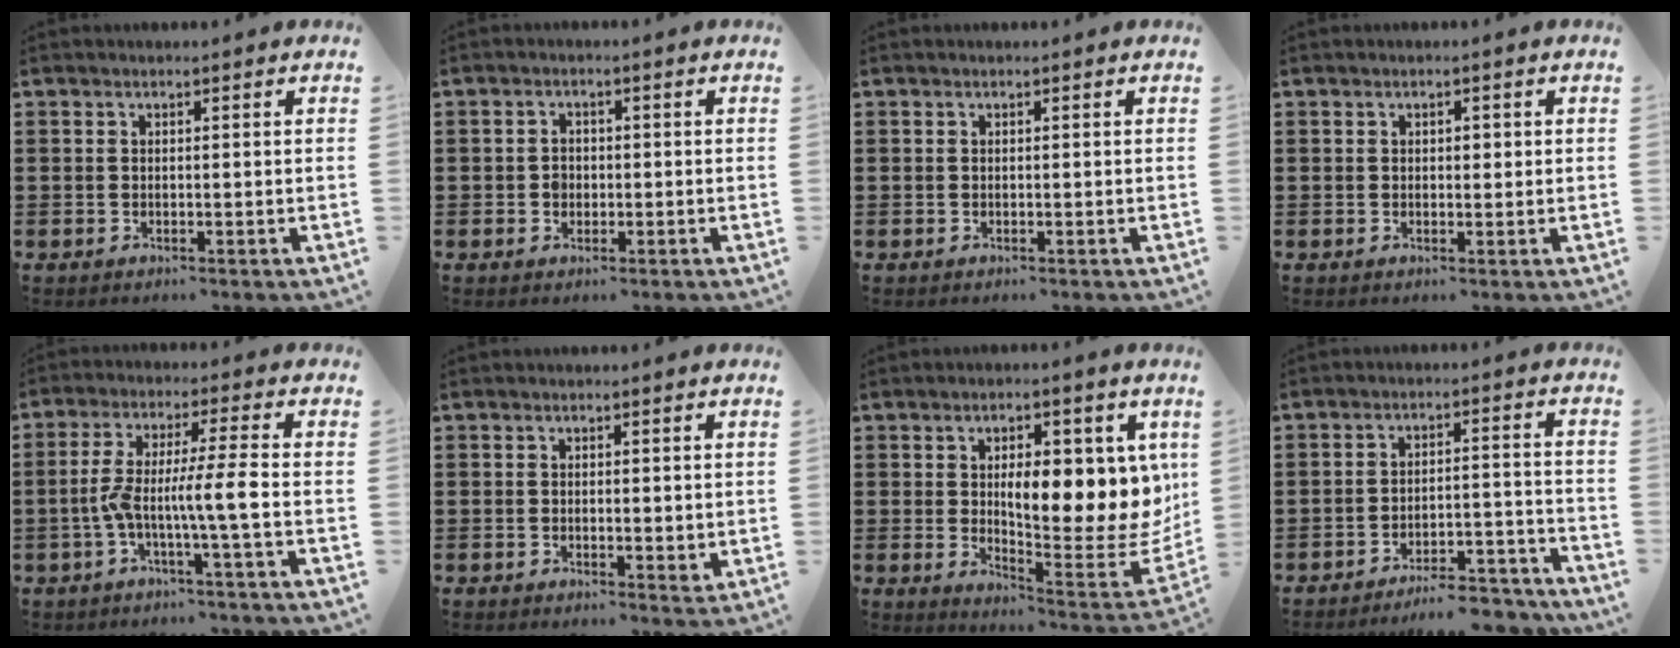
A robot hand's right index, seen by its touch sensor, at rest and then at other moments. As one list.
[{"total": 1.9, "force": [-0.4, 1.6, 0.9], "torque": [-0.021, 0.006, -0.009]}, {"total": 0.0}, {"total": 0.9, "force": [0.2, 0.6, 0.6], "torque": [-0.004, 0.003, 0.001]}, {"total": 7.9, "force": [-2.2, 0.1, 7.6], "torque": [-0.154, -0.007, -0.050]}, {"total": 1.0, "force": [0.1, 0.6, 0.8], "torque": [-0.015, 0.004, 0.001]}, {"total": 11.5, "force": [2.4, 4.6, 10.3], "torque": [-0.133, -0.026, 0.035]}, {"total": 6.0, "force": [-5.8, 0.5, 1.6], "torque": [-0.022, 0.009, -0.112]}]